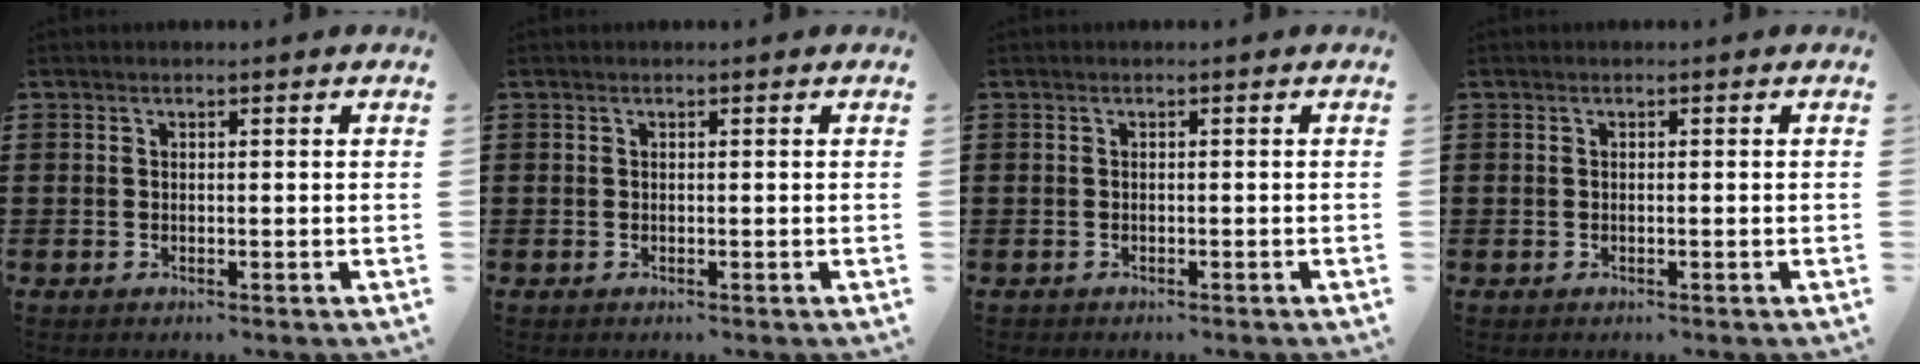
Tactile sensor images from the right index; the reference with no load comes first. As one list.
[{"total": 0.0}, {"total": 0.6, "force": [-0.5, 0.3, -0.1], "torque": [0.001, 0.003, -0.012]}, {"total": 0.0}]